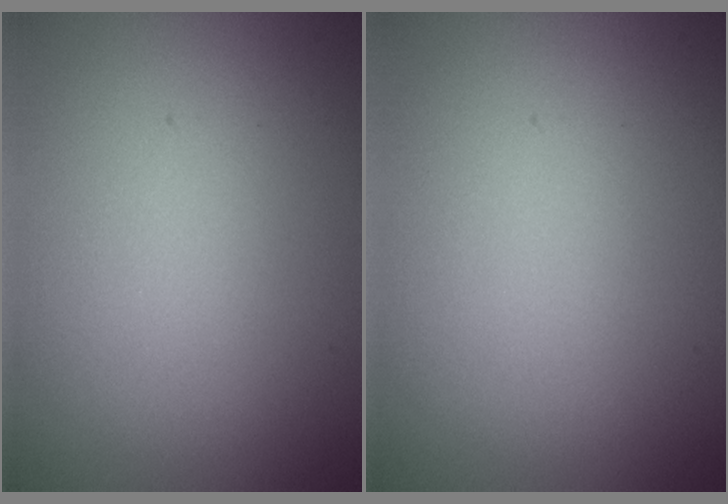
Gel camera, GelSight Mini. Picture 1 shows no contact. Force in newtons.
{"total": 0.0}